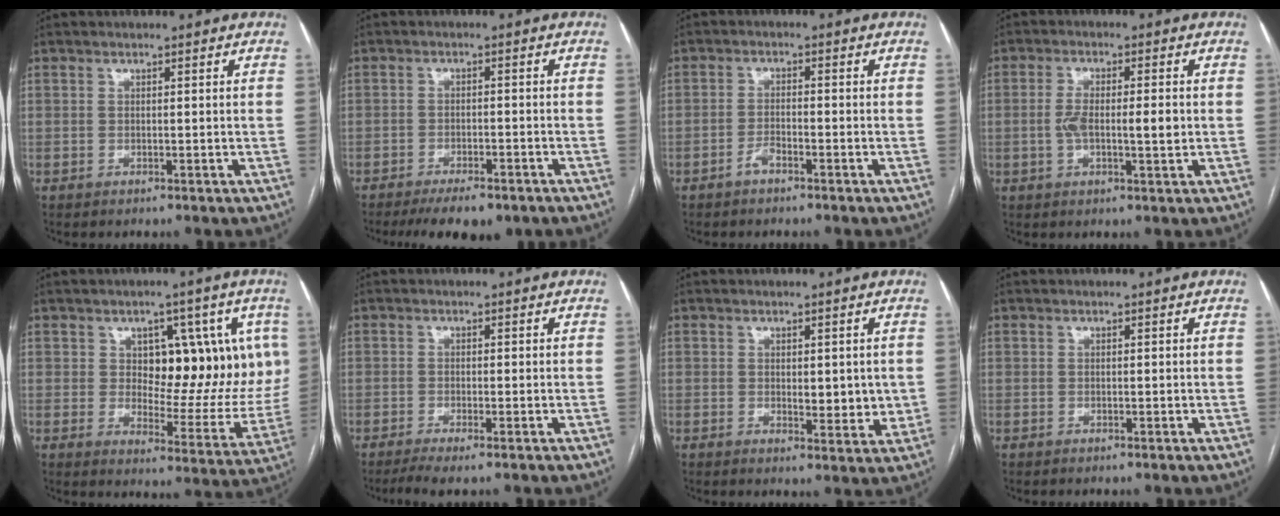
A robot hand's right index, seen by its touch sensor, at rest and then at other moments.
{"total": 7.2, "force": [-5.4, 2.4, 4.1], "torque": [-0.056, -0.006, -0.081]}
{"total": 2.1, "force": [-1.5, 0.5, 1.3], "torque": [-0.024, 0.002, -0.028]}
{"total": 6.1, "force": [-0.3, 1.7, 5.9], "torque": [-0.110, 0.007, -0.005]}
{"total": 13.7, "force": [3.8, 7.4, 11.0], "torque": [-0.129, 0.013, 0.064]}
{"total": 3.4, "force": [-2.4, 0.2, 2.5], "torque": [-0.046, -0.008, -0.043]}
{"total": 4.3, "force": [0.4, 2.1, 3.8], "torque": [-0.045, -0.010, 0.011]}
{"total": 0.0}